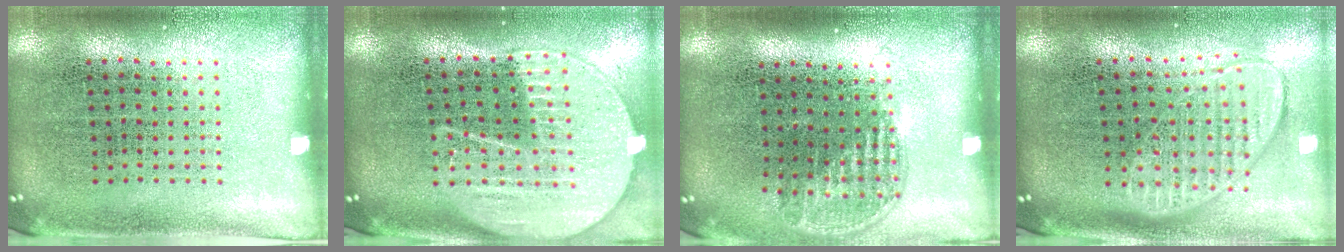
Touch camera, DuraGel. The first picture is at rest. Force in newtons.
{"total": 2.0, "press": 1.8, "slide": 1.0}
{"total": 1.0, "press": 0.8, "slide": 0.6}
{"total": 2.0, "press": 1.5, "slide": 1.2}